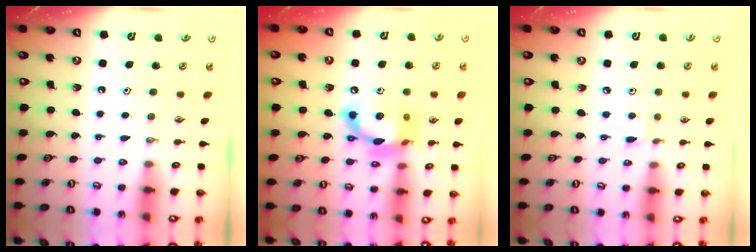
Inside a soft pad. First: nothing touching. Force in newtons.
{"total": 13.6, "press": 13.6, "slide": 0.8}
{"total": 1.6, "press": 1.5, "slide": 0.2}